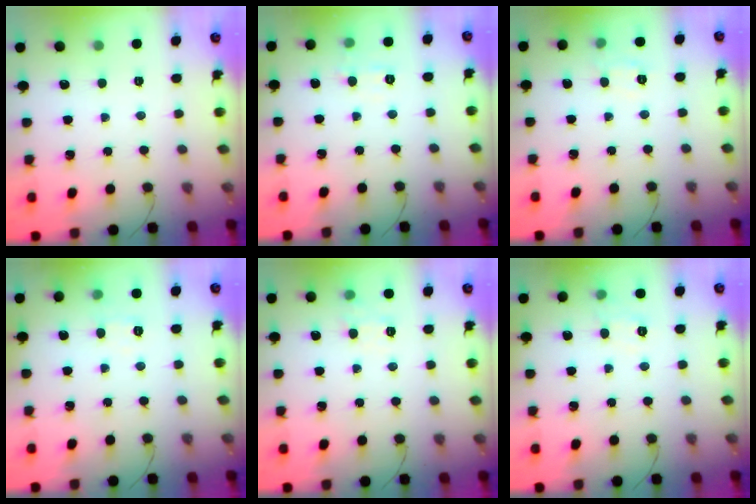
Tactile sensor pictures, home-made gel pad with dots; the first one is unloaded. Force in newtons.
{"total": 4.0, "press": 3.8, "slide": 1.4}
{"total": 6.6, "press": 6.4, "slide": 1.7}
{"total": 4.4, "press": 4.1, "slide": 1.6}
{"total": 7.8, "press": 7.5, "slide": 2.1}
{"total": 4.7, "press": 4.4, "slide": 1.6}